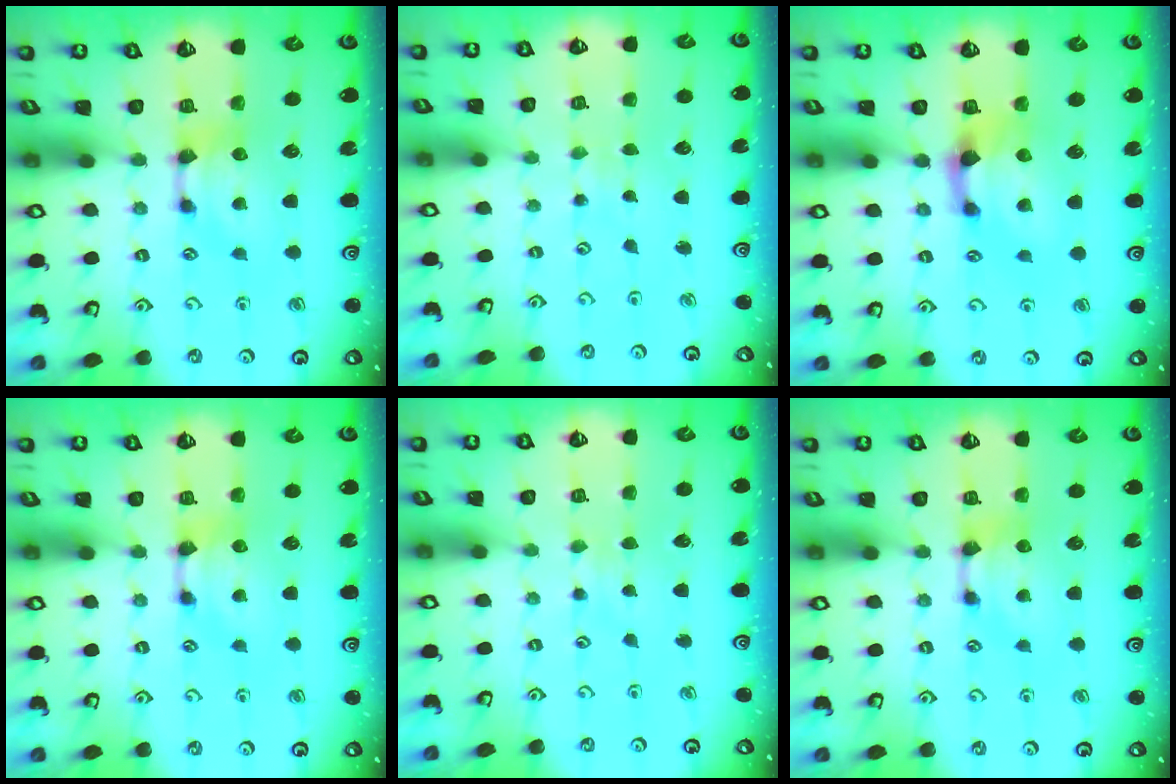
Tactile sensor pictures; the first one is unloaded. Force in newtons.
{"total": 4.5, "press": 4.5, "slide": 0.1}
{"total": 2.5, "press": 2.0, "slide": 1.5}
{"total": 0.0}
{"total": 2.3, "press": 2.3, "slide": 0.3}
{"total": 0.0}